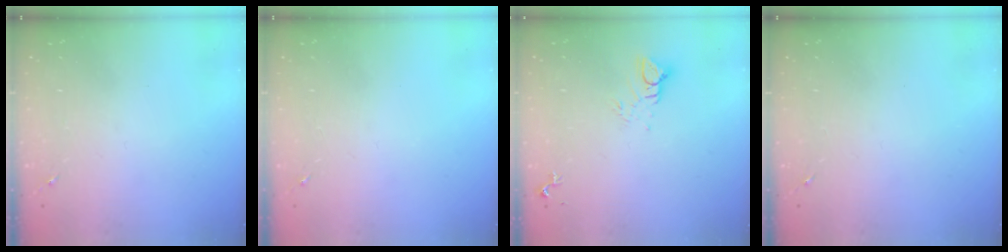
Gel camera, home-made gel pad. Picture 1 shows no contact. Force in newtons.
{"total": 0.0}
{"total": 5.6, "press": 5.6, "slide": 0.0}
{"total": 0.0}